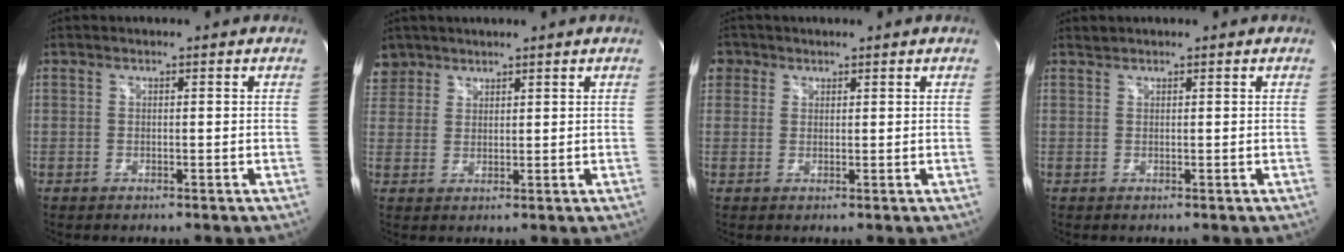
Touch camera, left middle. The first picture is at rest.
{"total": 4.6, "force": [3.6, 2.9, -0.3], "torque": [0.011, 0.011, 0.072]}
{"total": 3.8, "force": [1.8, 3.3, 0.5], "torque": [-0.008, 0.014, 0.033]}
{"total": 0.6, "force": [0.6, -0.1, -0.1], "torque": [-0.005, 0.003, 0.014]}